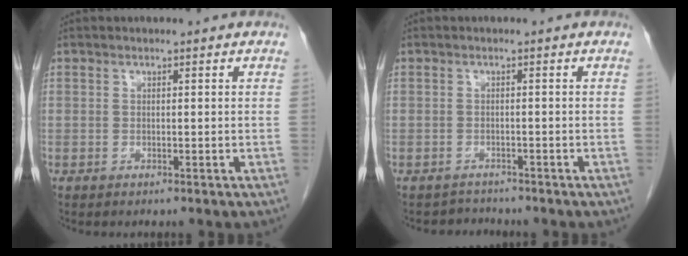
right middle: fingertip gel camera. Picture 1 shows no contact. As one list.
[{"total": 1.8, "force": [-1.5, 0.3, -0.9], "torque": [0.014, -0.006, -0.023]}]